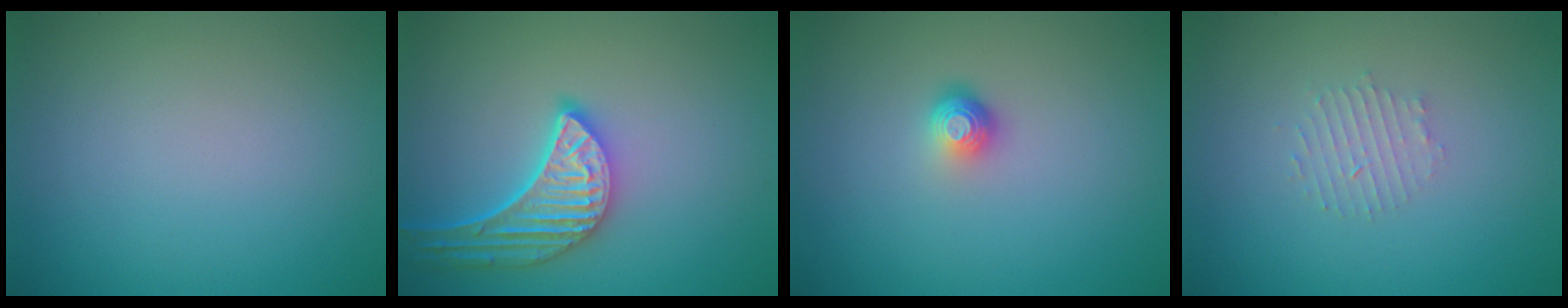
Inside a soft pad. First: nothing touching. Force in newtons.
{"total": 5.3, "press": 4.4, "slide": 3.0}
{"total": 1.8, "press": 1.2, "slide": 1.3}
{"total": 1.6, "press": 1.5, "slide": 0.3}